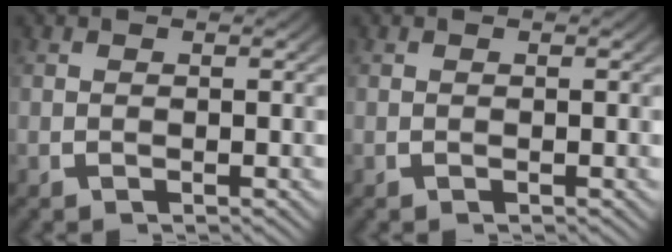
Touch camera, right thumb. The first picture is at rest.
{"total": 0.0}